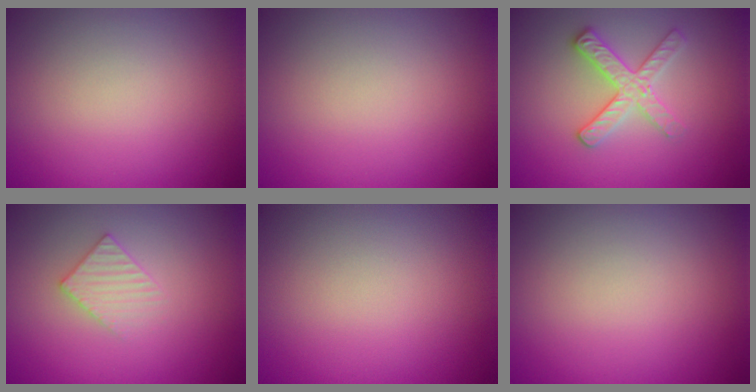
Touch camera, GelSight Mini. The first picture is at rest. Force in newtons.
{"total": 0.0}
{"total": 2.7, "press": 2.6, "slide": 0.9}
{"total": 1.9, "press": 1.9, "slide": 0.2}
{"total": 0.0}
{"total": 0.0}